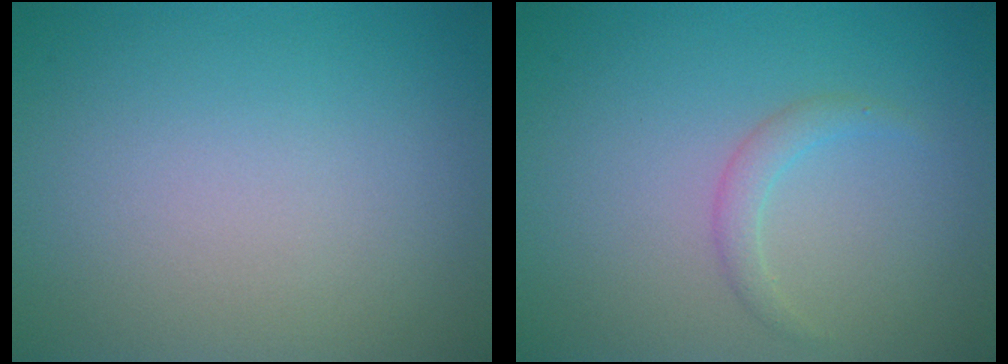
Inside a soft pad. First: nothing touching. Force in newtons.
{"total": 1.3, "press": 1.3, "slide": 0.1}